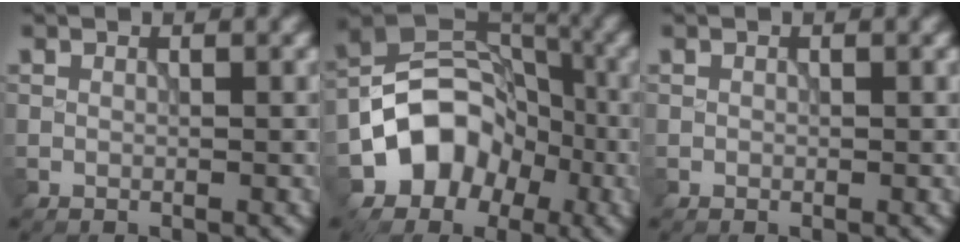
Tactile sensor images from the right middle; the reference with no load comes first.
{"total": 7.3, "force": [-3.1, 5.9, 3.1], "torque": [-0.019, 0.010, -0.062]}
{"total": 0.0}